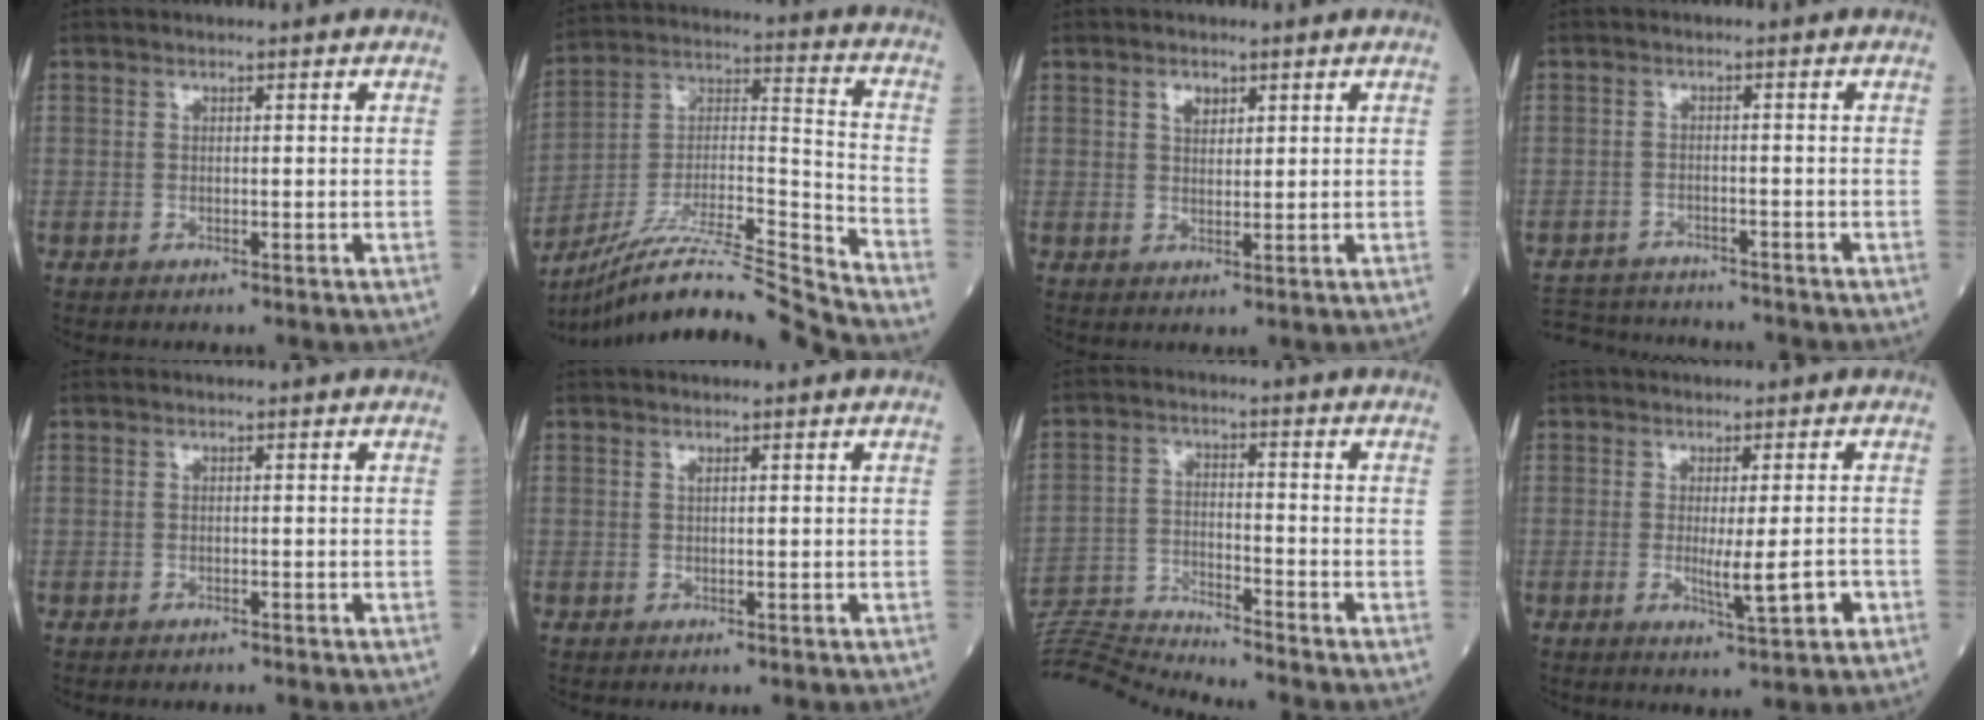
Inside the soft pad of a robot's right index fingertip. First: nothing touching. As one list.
[{"total": 20.7, "force": [-19.0, -2.1, 7.9], "torque": [-0.160, 0.009, -0.332]}, {"total": 2.2, "force": [1.2, 1.3, 1.3], "torque": [-0.023, 0.002, 0.023]}, {"total": 9.8, "force": [-9.4, 2.0, 2.2], "torque": [-0.042, 0.003, -0.140]}, {"total": 0.7, "force": [-0.7, 0.1, 0.1], "torque": [-0.008, -0.002, -0.013]}, {"total": 0.0}, {"total": 10.8, "force": [-10.4, -2.6, 0.3], "torque": [-0.012, 0.010, -0.197]}, {"total": 5.3, "force": [-1.4, 0.2, 5.1], "torque": [-0.079, -0.011, -0.019]}]